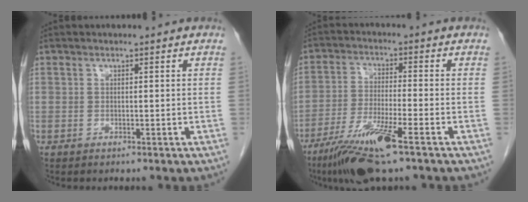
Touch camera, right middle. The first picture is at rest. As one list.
[{"total": 10.4, "force": [-6.3, 0.6, 8.2], "torque": [-0.165, -0.025, -0.114]}]